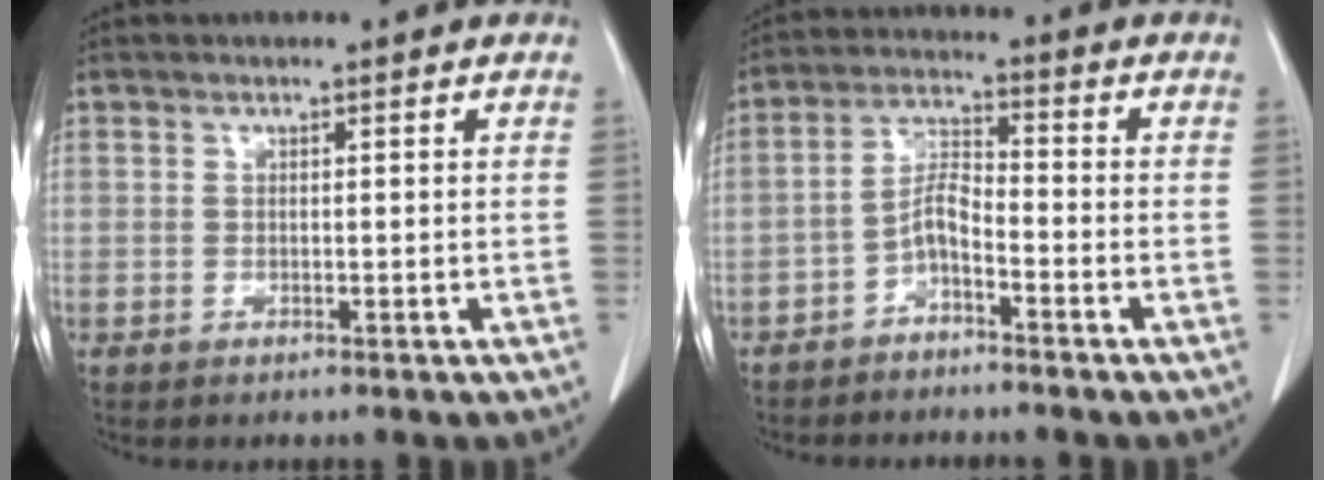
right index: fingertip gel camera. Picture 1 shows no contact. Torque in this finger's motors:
{"motor_torque": [0.61, -0.51, 0.14, 0.03]}